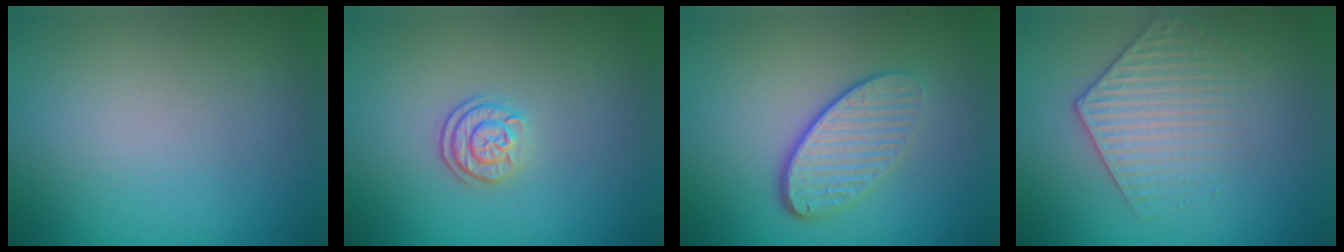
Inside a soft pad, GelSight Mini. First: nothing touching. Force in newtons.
{"total": 2.3, "press": 1.9, "slide": 1.4}
{"total": 4.3, "press": 3.2, "slide": 2.9}
{"total": 3.3, "press": 3.2, "slide": 1.0}